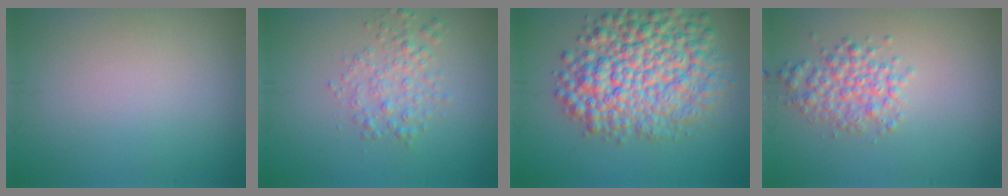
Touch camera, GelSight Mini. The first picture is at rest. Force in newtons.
{"total": 2.4, "press": 2.4, "slide": 0.1}
{"total": 9.6, "press": 9.6, "slide": 0.3}
{"total": 3.0, "press": 3.0, "slide": 0.1}